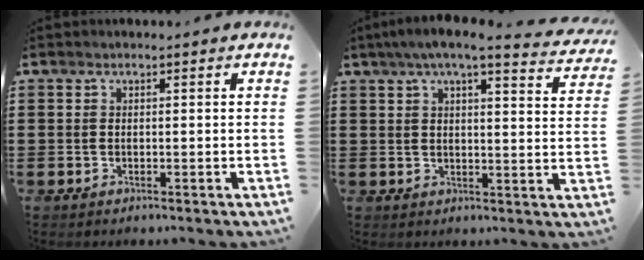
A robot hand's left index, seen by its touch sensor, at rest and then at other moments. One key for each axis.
{"total": 5.4, "fx": 4.3, "fy": 0.5, "fz": 3.3, "tx": -0.077, "ty": -0.014, "tz": 0.073}